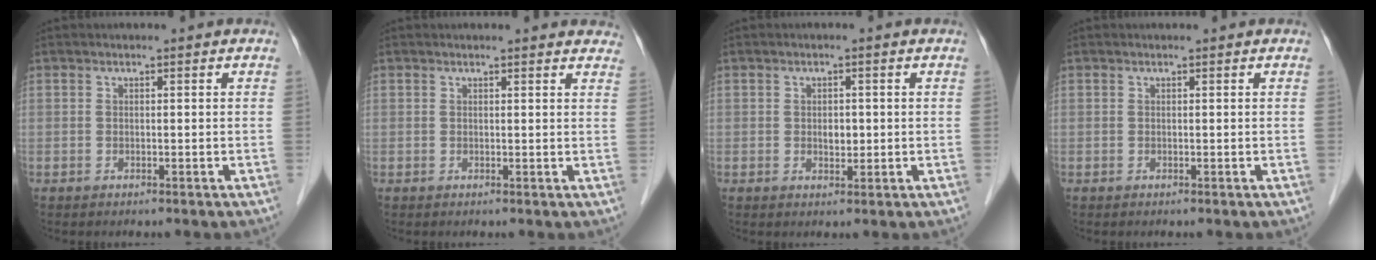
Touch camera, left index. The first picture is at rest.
{"total": 6.7, "force": [6.4, 1.3, 1.6], "torque": [-0.001, -0.001, 0.045]}
{"total": 2.0, "force": [0.0, 1.3, 1.5], "torque": [-0.026, -0.001, 0.002]}
{"total": 0.0}